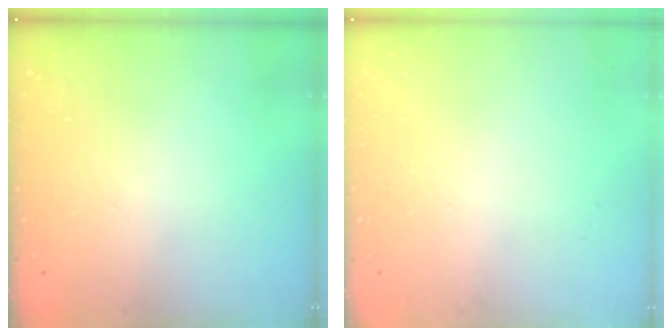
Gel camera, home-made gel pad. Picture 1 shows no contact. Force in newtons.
{"total": 0.0}